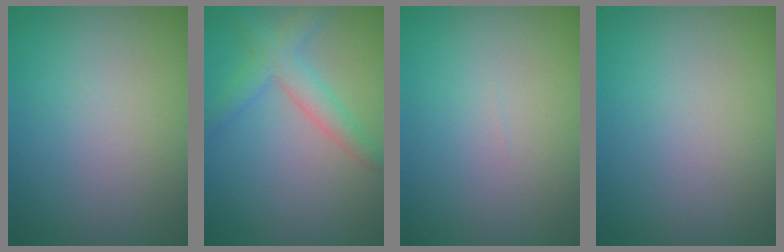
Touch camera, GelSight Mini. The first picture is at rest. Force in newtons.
{"total": 3.5, "press": 3.5, "slide": 0.1}
{"total": 0.0}
{"total": 0.0}